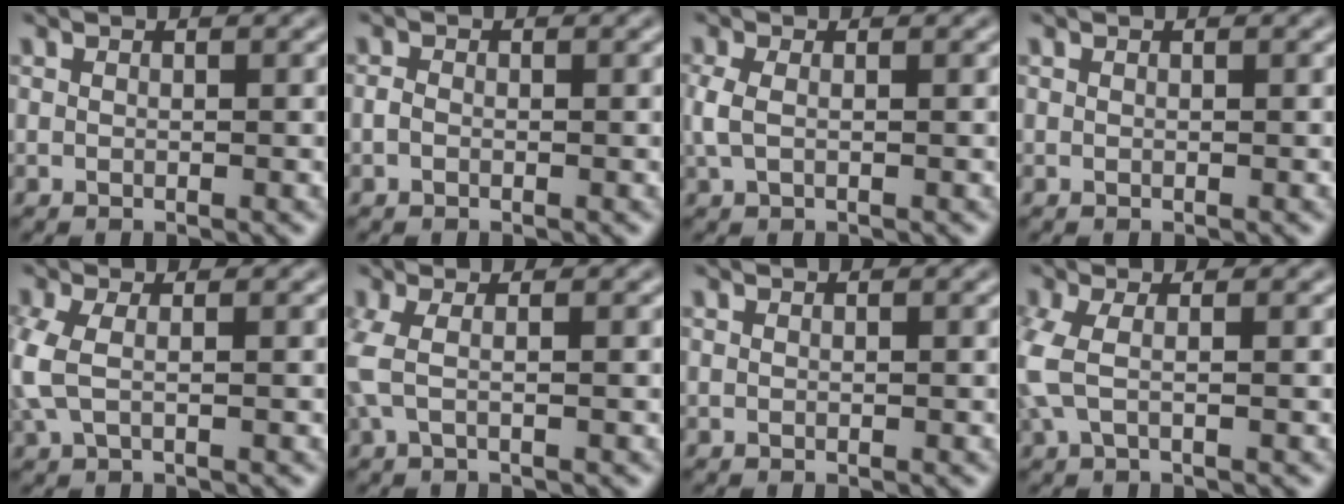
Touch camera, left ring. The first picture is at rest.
{"total": 0.6, "force": [-0.5, 0.3, 0.2], "torque": [-0.016, 0.002, -0.005]}
{"total": 1.5, "force": [-0.2, 0.6, 1.3], "torque": [-0.045, 0.005, 0.000]}
{"total": 0.0}
{"total": 2.5, "force": [-0.4, 1.1, 2.3], "torque": [-0.078, 0.001, -0.005]}
{"total": 1.8, "force": [-0.4, 0.3, 1.8], "torque": [-0.058, 0.004, -0.005]}
{"total": 0.0}
{"total": 2.4, "force": [-0.3, 0.7, 2.3], "torque": [-0.075, 0.002, -0.005]}